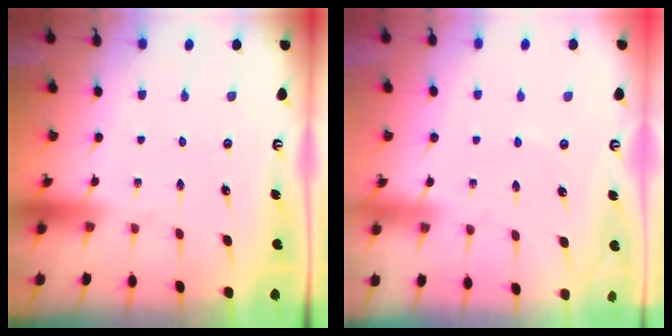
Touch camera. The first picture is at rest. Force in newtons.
{"total": 1.1, "press": 1.1, "slide": 0.2}